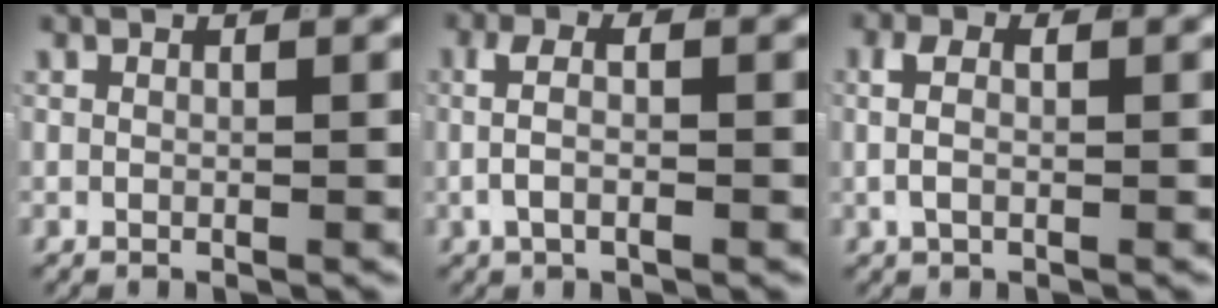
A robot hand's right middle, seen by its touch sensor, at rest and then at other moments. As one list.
[{"total": 3.2, "force": [-0.5, 1.4, 2.9], "torque": [-0.054, -0.003, -0.009]}, {"total": 2.4, "force": [0.0, 1.3, 2.1], "torque": [-0.040, -0.001, -0.001]}]